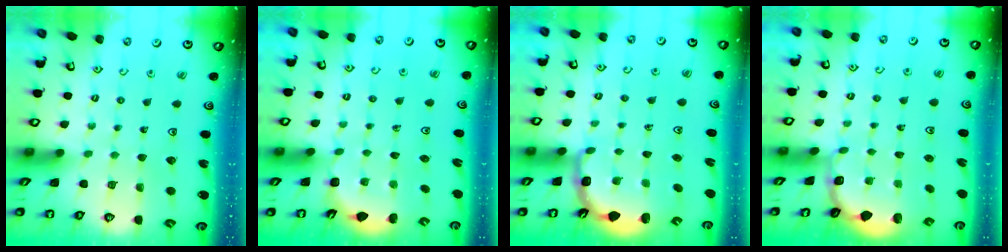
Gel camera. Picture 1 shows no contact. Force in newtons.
{"total": 2.8, "press": 1.8, "slide": 2.1}
{"total": 3.3, "press": 2.5, "slide": 2.2}
{"total": 1.9, "press": 1.8, "slide": 0.7}